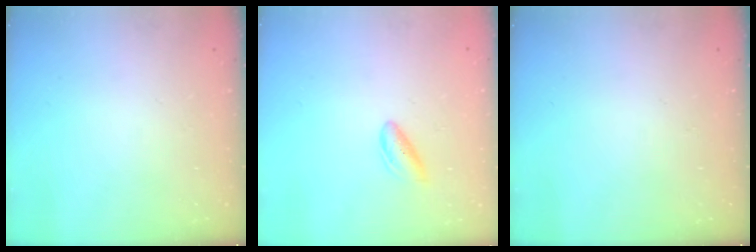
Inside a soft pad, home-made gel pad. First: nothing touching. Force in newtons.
{"total": 4.8, "press": 4.7, "slide": 1.2}
{"total": 0.0}